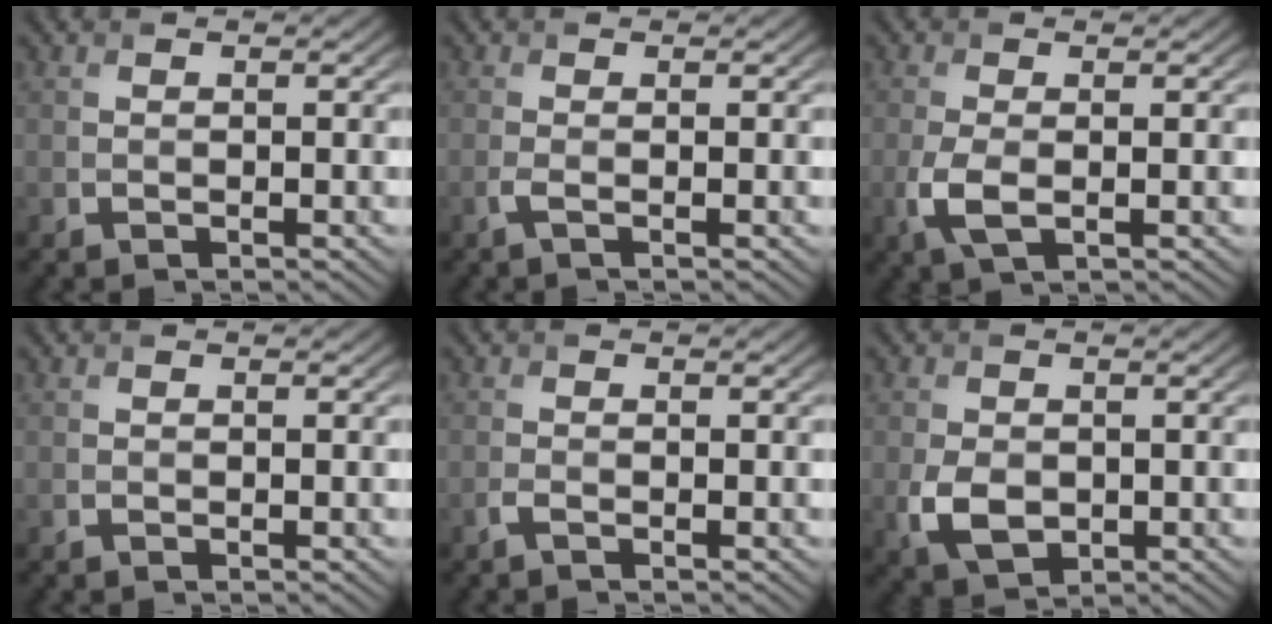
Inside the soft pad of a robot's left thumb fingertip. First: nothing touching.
{"total": 1.1, "force": [-0.3, 0.1, 1.1], "torque": [-0.024, -0.001, -0.009]}
{"total": 3.5, "force": [-0.7, 1.5, 3.1], "torque": [-0.084, -0.009, -0.018]}
{"total": 0.0}
{"total": 0.9, "force": [-0.6, 0.1, 0.7], "torque": [-0.017, 0.001, -0.015]}
{"total": 4.3, "force": [-0.7, 3.1, 2.9], "torque": [-0.069, -0.014, -0.011]}